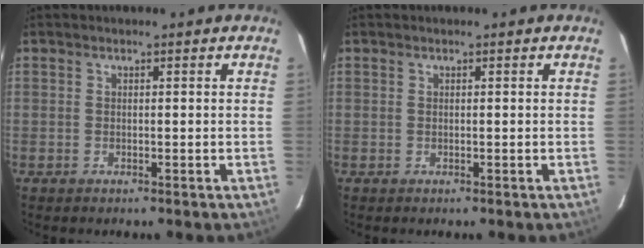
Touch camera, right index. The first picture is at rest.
{"total": 0.0}